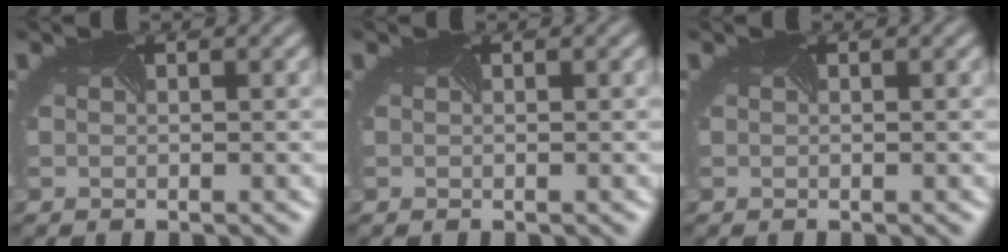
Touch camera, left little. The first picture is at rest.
{"total": 0.0}
{"total": 0.0}